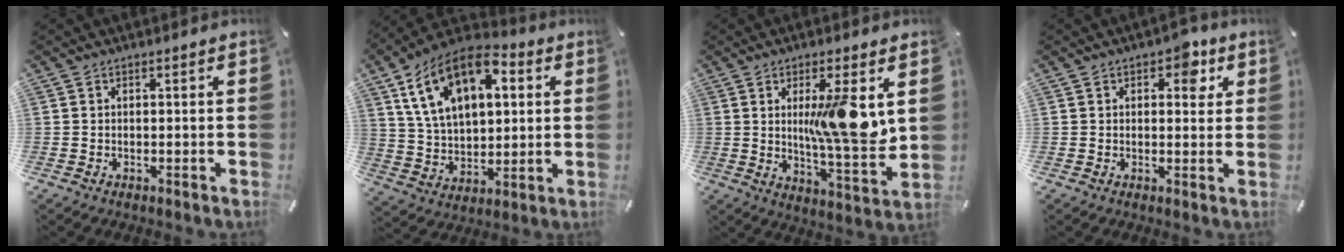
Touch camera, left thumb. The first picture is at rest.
{"total": 17.8, "force": [8.2, 11.1, 11.2], "torque": [-0.225, -0.020, 0.145]}
{"total": 14.4, "force": [3.5, 2.9, 13.6], "torque": [-0.220, -0.027, 0.048]}
{"total": 5.7, "force": [2.5, 3.5, 3.8], "torque": [-0.027, -0.009, 0.032]}